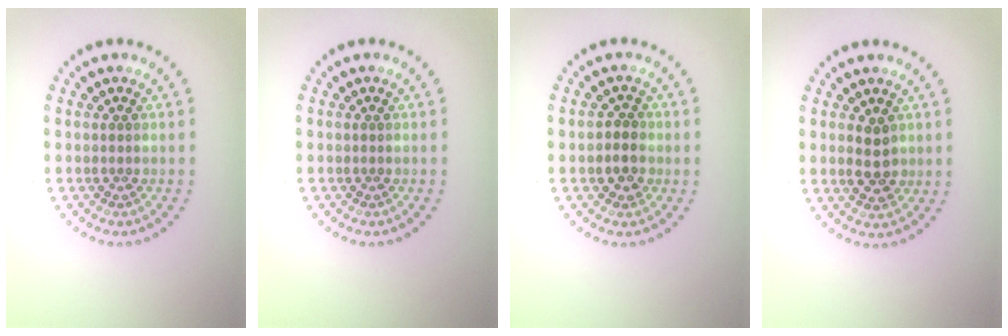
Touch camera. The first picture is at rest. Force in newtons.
{"total": 0.0}
{"total": 2.3, "press": 2.2, "slide": 0.7}
{"total": 2.4, "press": 2.4, "slide": 0.2}